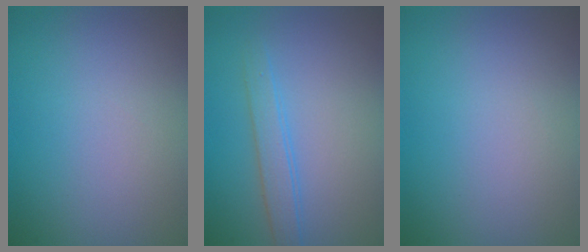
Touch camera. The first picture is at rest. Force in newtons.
{"total": 2.0, "press": 2.0, "slide": 0.2}
{"total": 0.0}